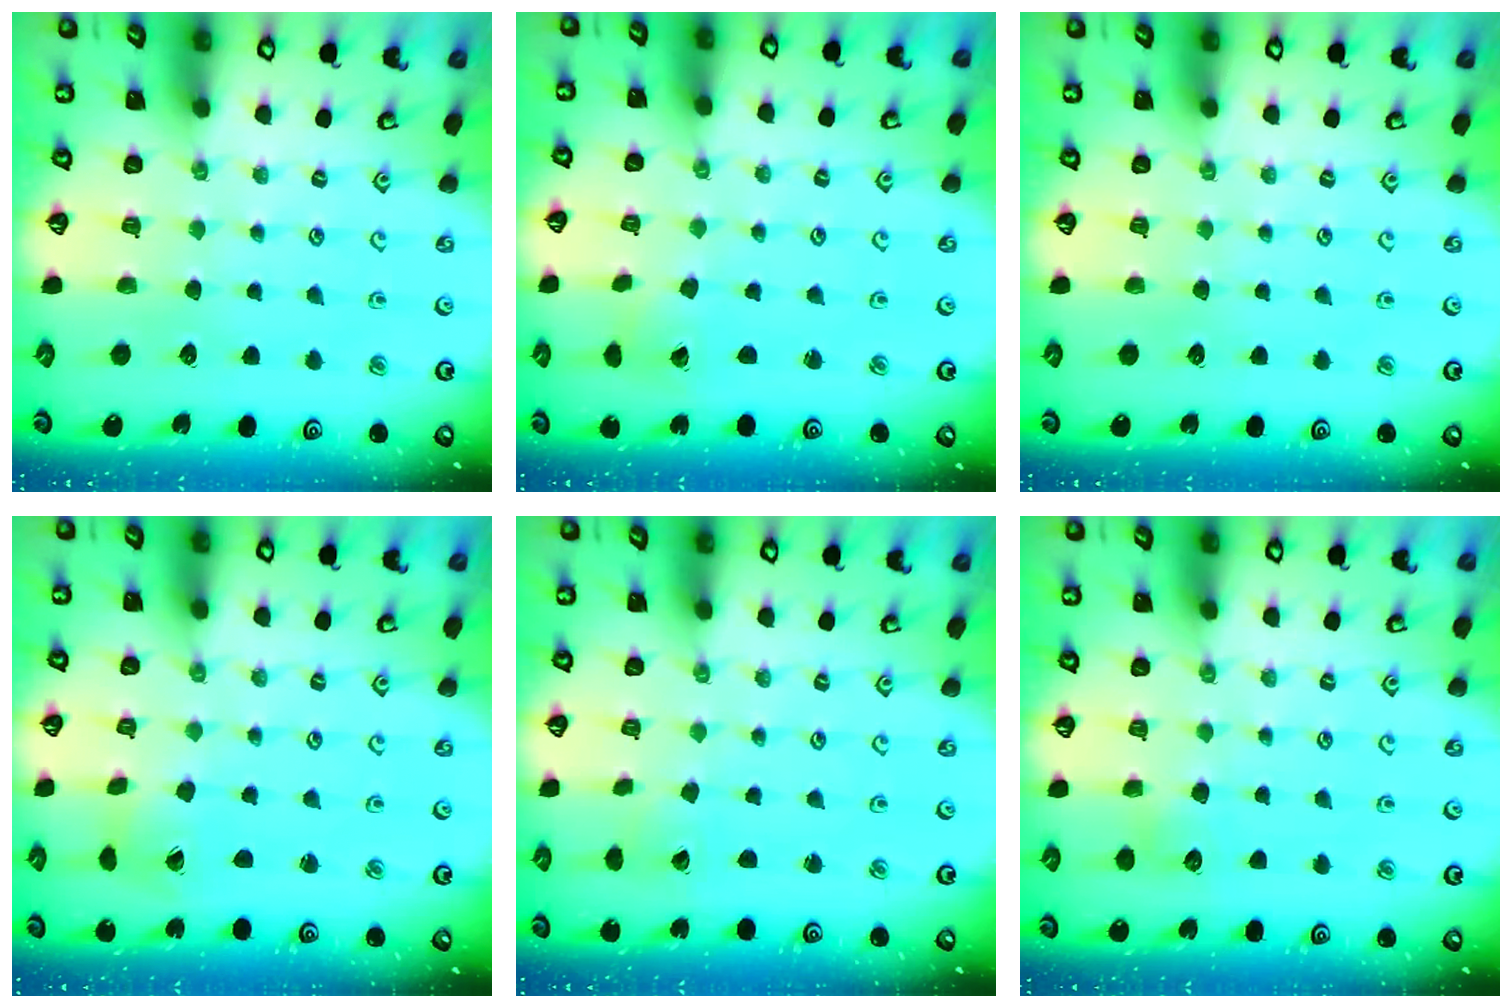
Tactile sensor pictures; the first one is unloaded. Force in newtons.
{"total": 2.0, "press": 2.0, "slide": 0.3}
{"total": 0.0}
{"total": 2.2, "press": 2.2, "slide": 0.4}
{"total": 1.6, "press": 1.6, "slide": 0.1}
{"total": 5.2, "press": 5.2, "slide": 0.6}